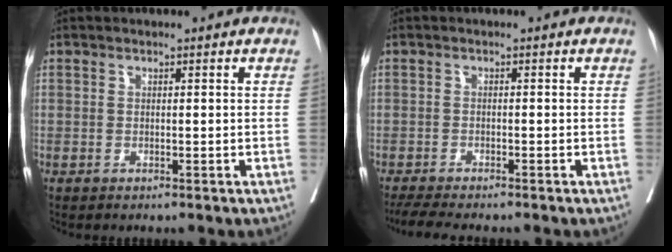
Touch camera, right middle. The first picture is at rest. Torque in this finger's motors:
{"motor_torque": [0.26, -0.25, 0.02, 0.01]}